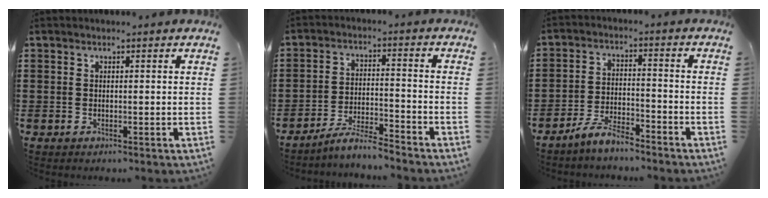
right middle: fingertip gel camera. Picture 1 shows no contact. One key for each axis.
{"total": 5.3, "fx": -4.9, "fy": 0.2, "fz": 1.9, "tx": -0.045, "ty": -0.004, "tz": -0.099}
{"total": 5.6, "fx": -5.2, "fy": 1.1, "fz": 2.0, "tx": -0.044, "ty": 0.005, "tz": -0.103}